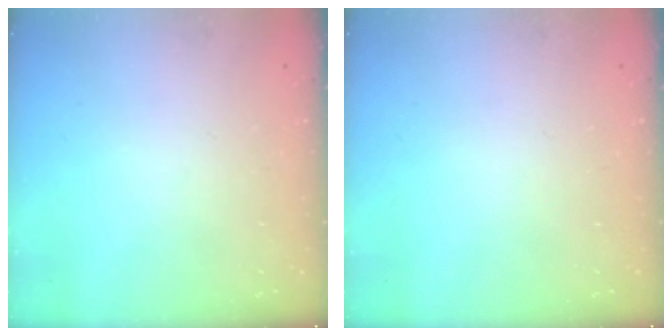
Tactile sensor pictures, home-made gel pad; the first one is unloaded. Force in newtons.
{"total": 0.0}